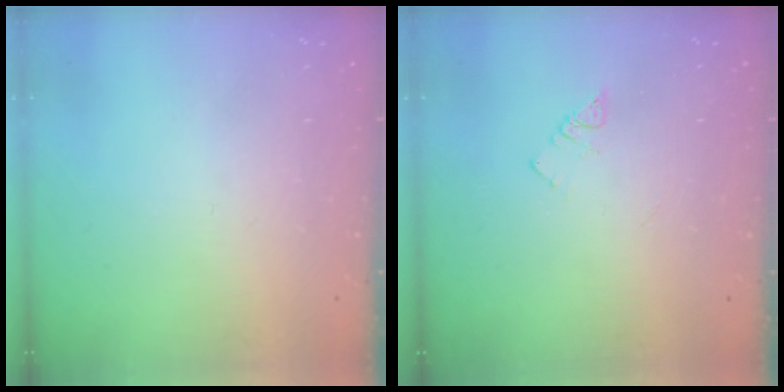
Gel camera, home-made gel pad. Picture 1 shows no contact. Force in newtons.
{"total": 4.0, "press": 4.0, "slide": 0.4}